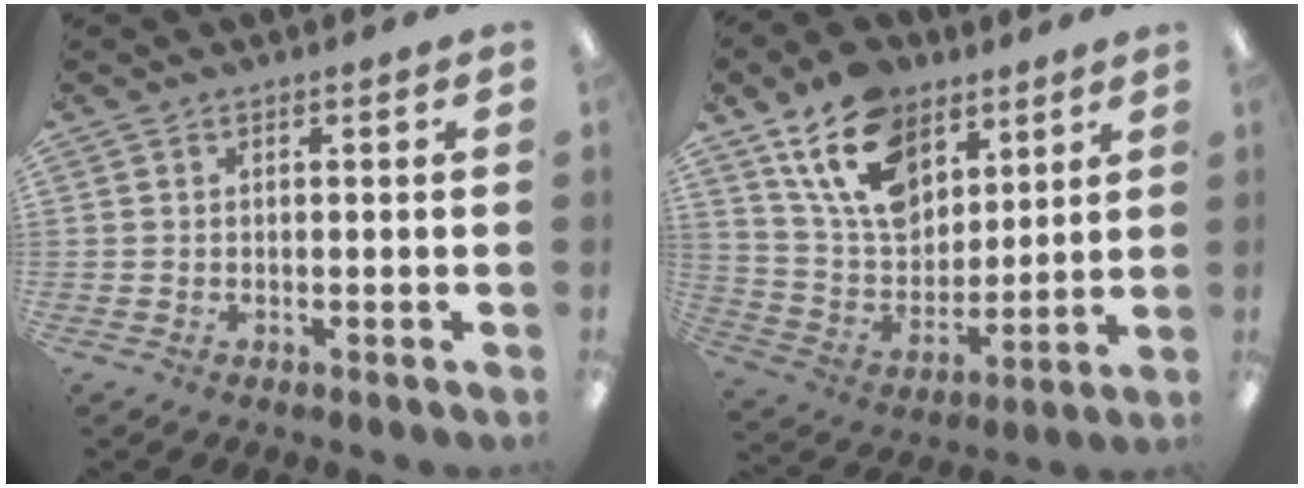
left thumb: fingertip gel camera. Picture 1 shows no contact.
{"total": 18.1, "force": [11.0, 11.2, 8.9], "torque": [-0.161, -0.046, 0.205]}